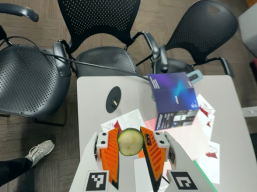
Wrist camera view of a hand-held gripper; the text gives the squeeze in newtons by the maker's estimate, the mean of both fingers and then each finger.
{"total": 14.5, "left": 15.1, "right": 14.0}